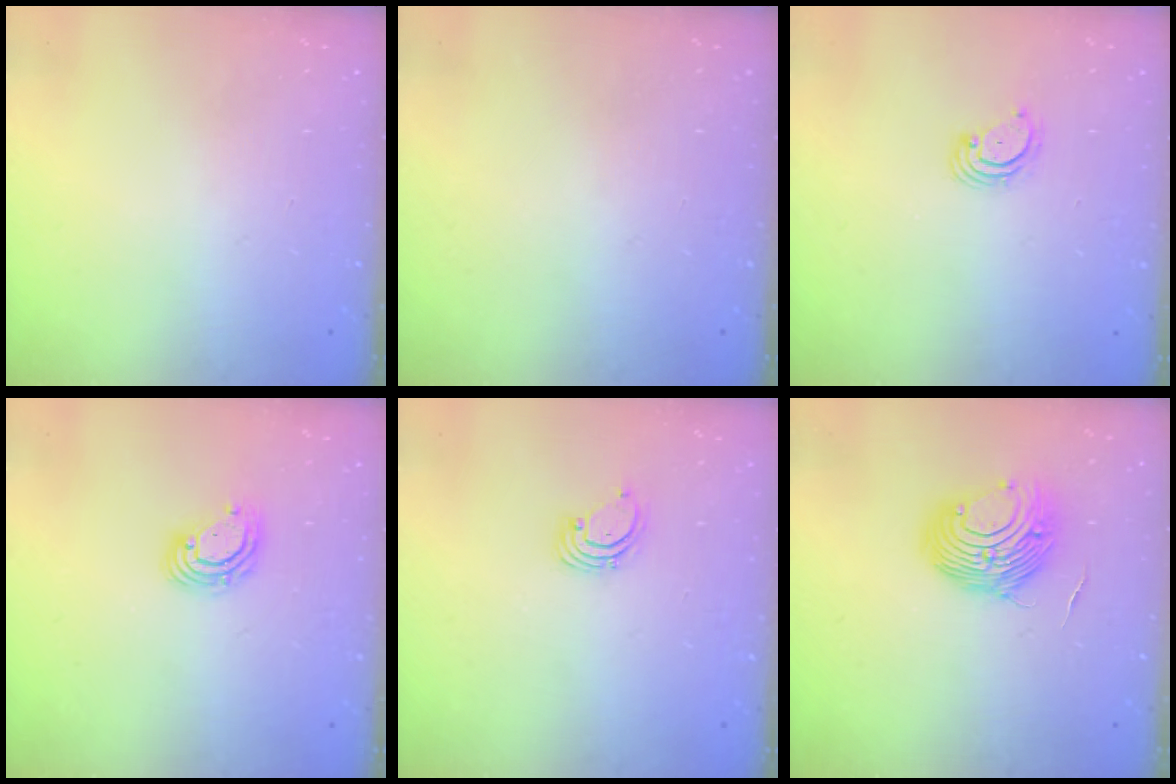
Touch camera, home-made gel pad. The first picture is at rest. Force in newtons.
{"total": 0.0}
{"total": 3.1, "press": 3.1, "slide": 0.3}
{"total": 6.4, "press": 6.3, "slide": 1.2}
{"total": 1.5, "press": 1.5, "slide": 0.1}
{"total": 13.4, "press": 13.4, "slide": 0.8}